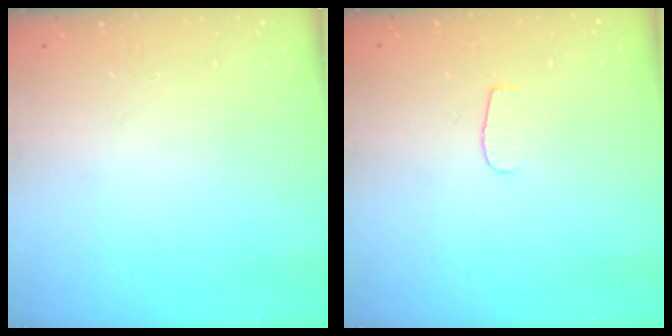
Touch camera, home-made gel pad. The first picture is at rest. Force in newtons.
{"total": 3.8, "press": 3.7, "slide": 0.4}